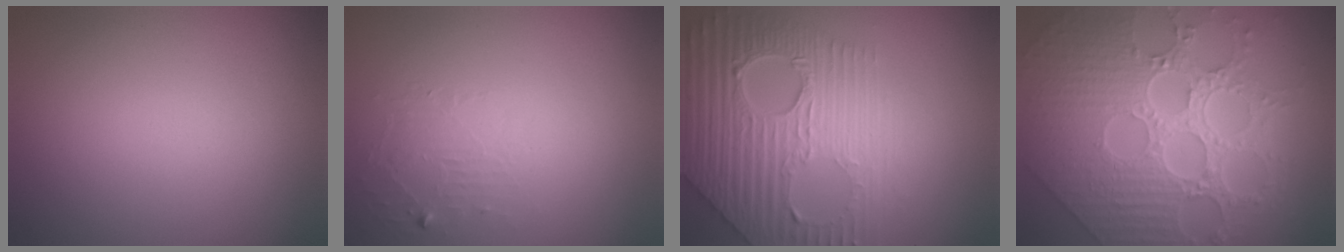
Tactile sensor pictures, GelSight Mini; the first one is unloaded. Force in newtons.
{"total": 1.4, "press": 0.1, "slide": 1.4}
{"total": 8.7, "press": 6.0, "slide": 6.3}
{"total": 9.8, "press": 7.2, "slide": 6.6}